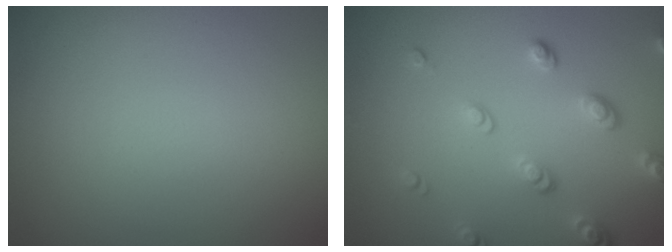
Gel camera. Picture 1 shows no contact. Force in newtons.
{"total": 3.2, "press": 2.6, "slide": 2.0}